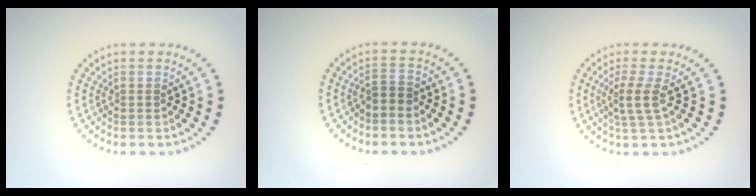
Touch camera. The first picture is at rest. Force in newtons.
{"total": 1.2, "press": 0.9, "slide": 0.8}
{"total": 2.2, "press": 1.6, "slide": 1.5}